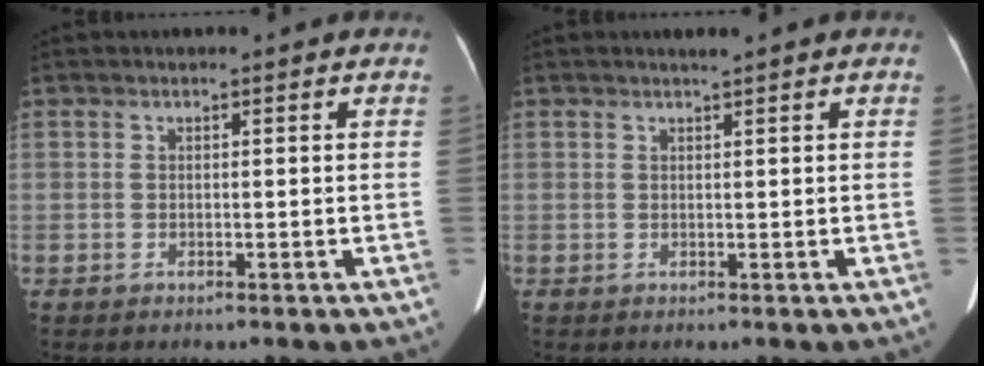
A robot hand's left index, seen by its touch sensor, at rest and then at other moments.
{"total": 0.8, "force": [0.7, -0.2, 0.4], "torque": [-0.011, -0.002, 0.016]}